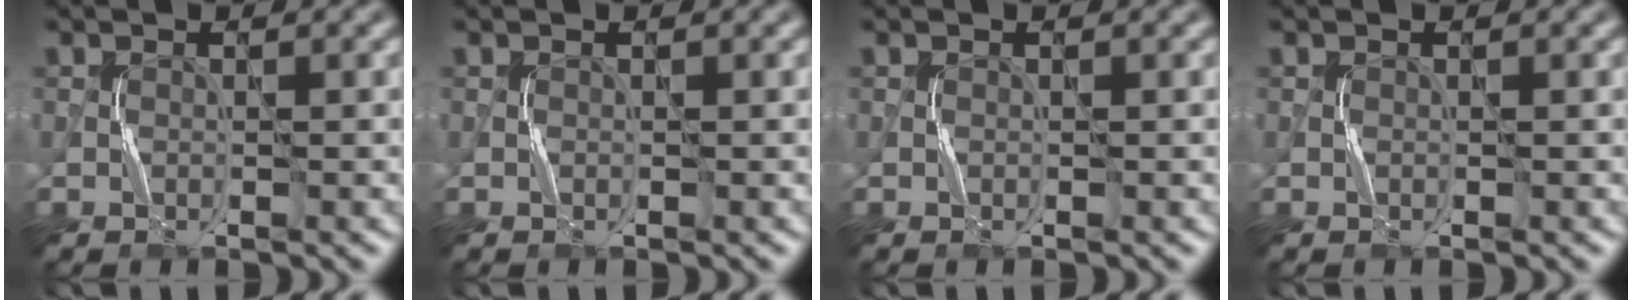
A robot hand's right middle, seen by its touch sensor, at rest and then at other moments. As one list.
[{"total": 0.0}, {"total": 0.0}, {"total": 0.0}]